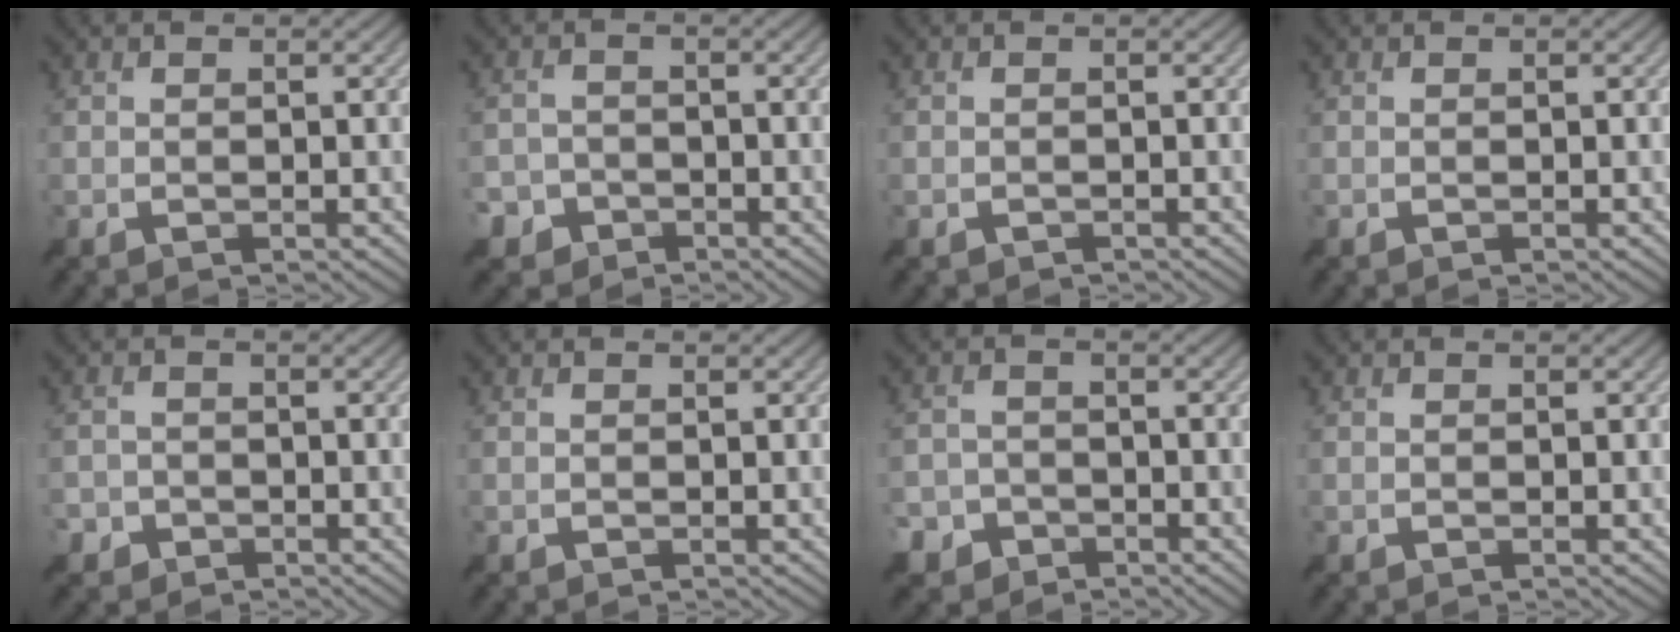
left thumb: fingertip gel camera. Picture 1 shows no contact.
{"total": 3.7, "force": [-2.5, 2.8, 0.4], "torque": [0.000, -0.003, -0.051]}
{"total": 0.7, "force": [-0.6, 0.3, 0.1], "torque": [-0.004, -0.003, -0.011]}
{"total": 0.0}
{"total": 2.3, "force": [-1.6, 1.7, 0.2], "torque": [-0.001, -0.001, -0.034]}
{"total": 0.0}
{"total": 4.4, "force": [-3.2, 2.9, 0.7], "torque": [-0.011, -0.004, -0.060]}
{"total": 0.0}